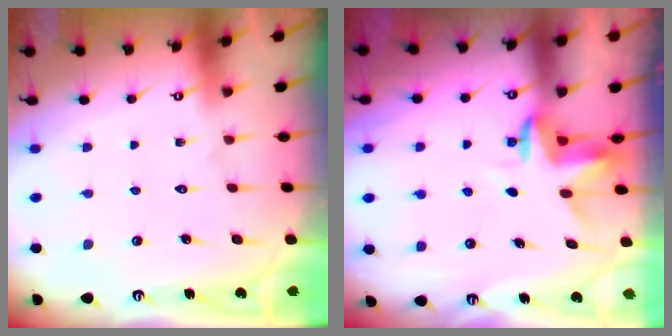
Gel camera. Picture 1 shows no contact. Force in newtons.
{"total": 3.6, "press": 3.6, "slide": 0.2}